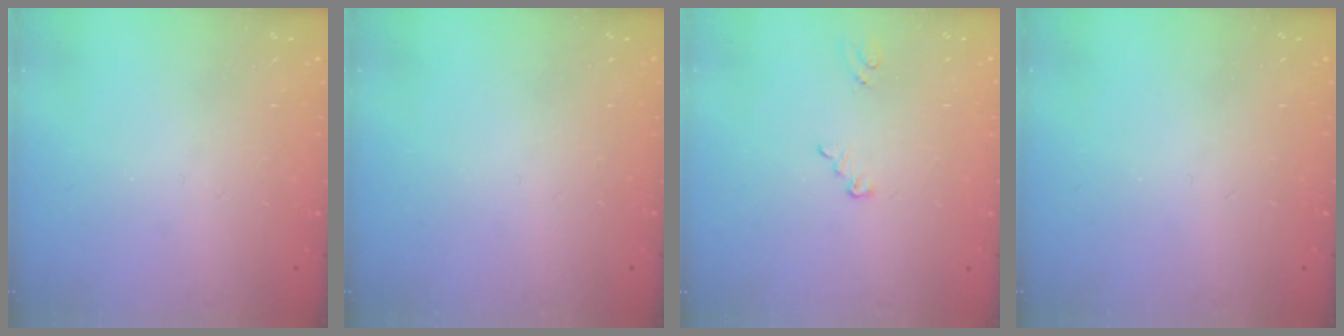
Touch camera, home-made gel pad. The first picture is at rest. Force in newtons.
{"total": 0.0}
{"total": 2.6, "press": 2.5, "slide": 0.3}
{"total": 0.0}